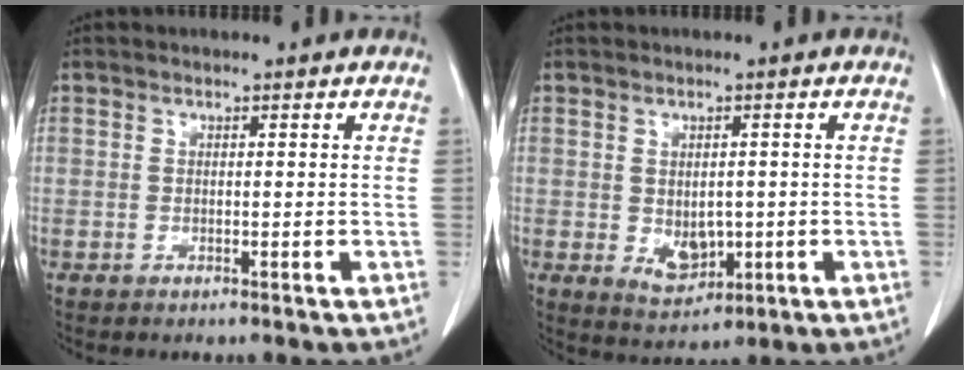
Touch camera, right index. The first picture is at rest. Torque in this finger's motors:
{"motor_torque": [0.23, 0.12, 0.07, 0.03]}